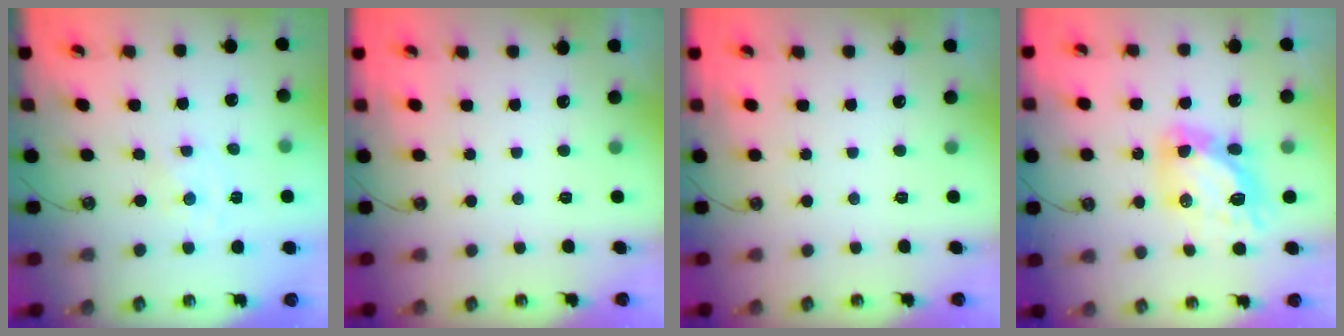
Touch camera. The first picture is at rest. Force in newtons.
{"total": 0.0}
{"total": 0.0}
{"total": 12.6, "press": 12.5, "slide": 1.6}